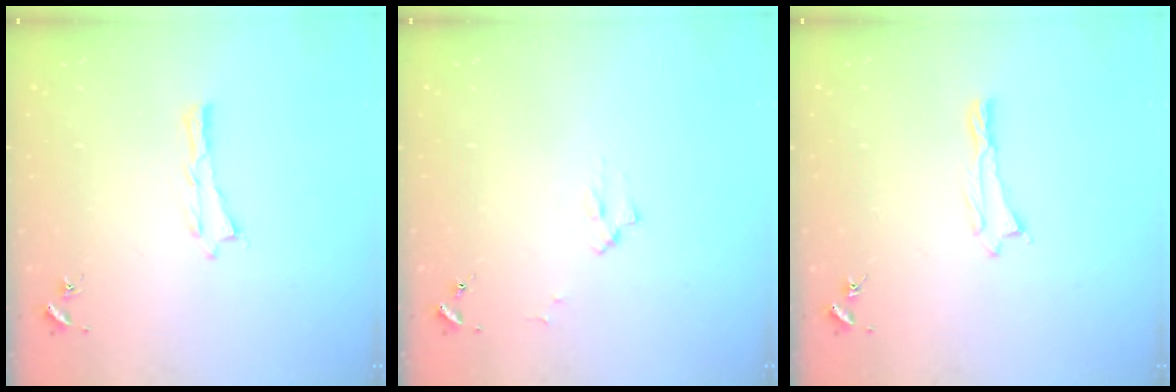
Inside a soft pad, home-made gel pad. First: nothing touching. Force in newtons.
{"total": 2.2, "press": 2.2, "slide": 0.3}
{"total": 0.5, "press": 0.5, "slide": 0.2}